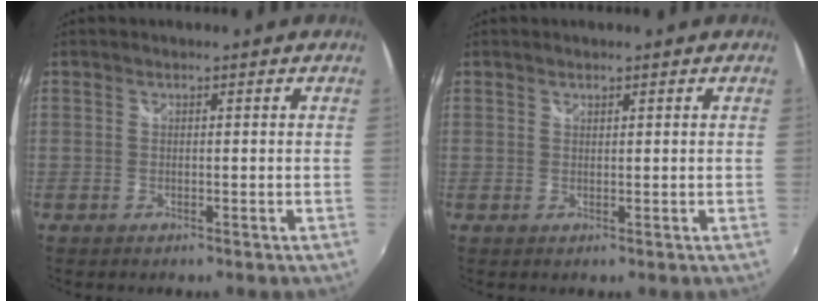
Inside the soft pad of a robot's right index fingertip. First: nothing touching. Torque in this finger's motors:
{"motor_torque": [-0.03, 0.13, -0.05, 0.00]}